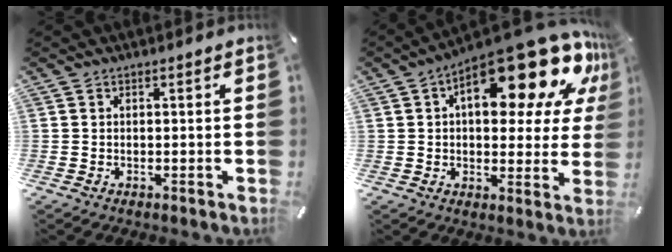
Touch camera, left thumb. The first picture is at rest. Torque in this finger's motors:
{"motor_torque": [2.77, 2.24, 2.07, -0.70, 0.51]}